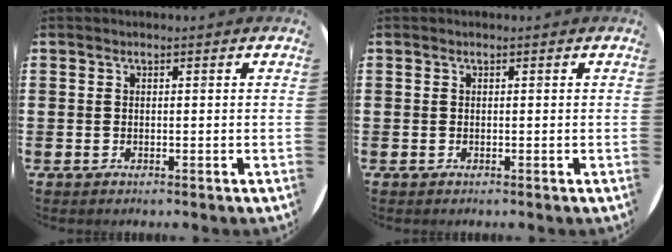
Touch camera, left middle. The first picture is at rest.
{"total": 0.0}